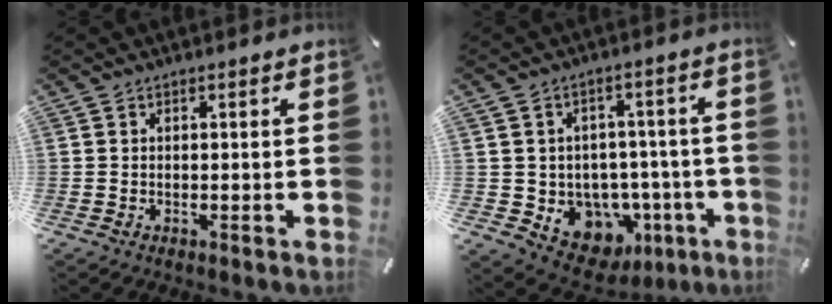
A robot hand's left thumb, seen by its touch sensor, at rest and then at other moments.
{"total": 8.8, "force": [-2.4, 8.1, 2.5], "torque": [-0.032, 0.007, -0.025]}